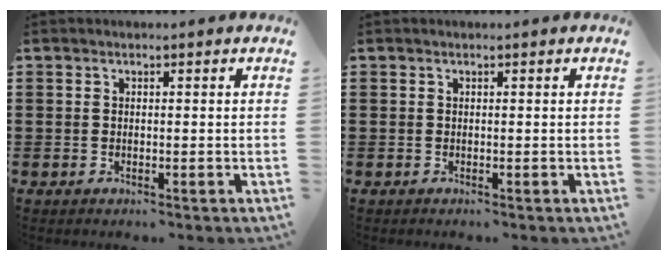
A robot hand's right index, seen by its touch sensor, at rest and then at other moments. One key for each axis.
{"total": 0.0}